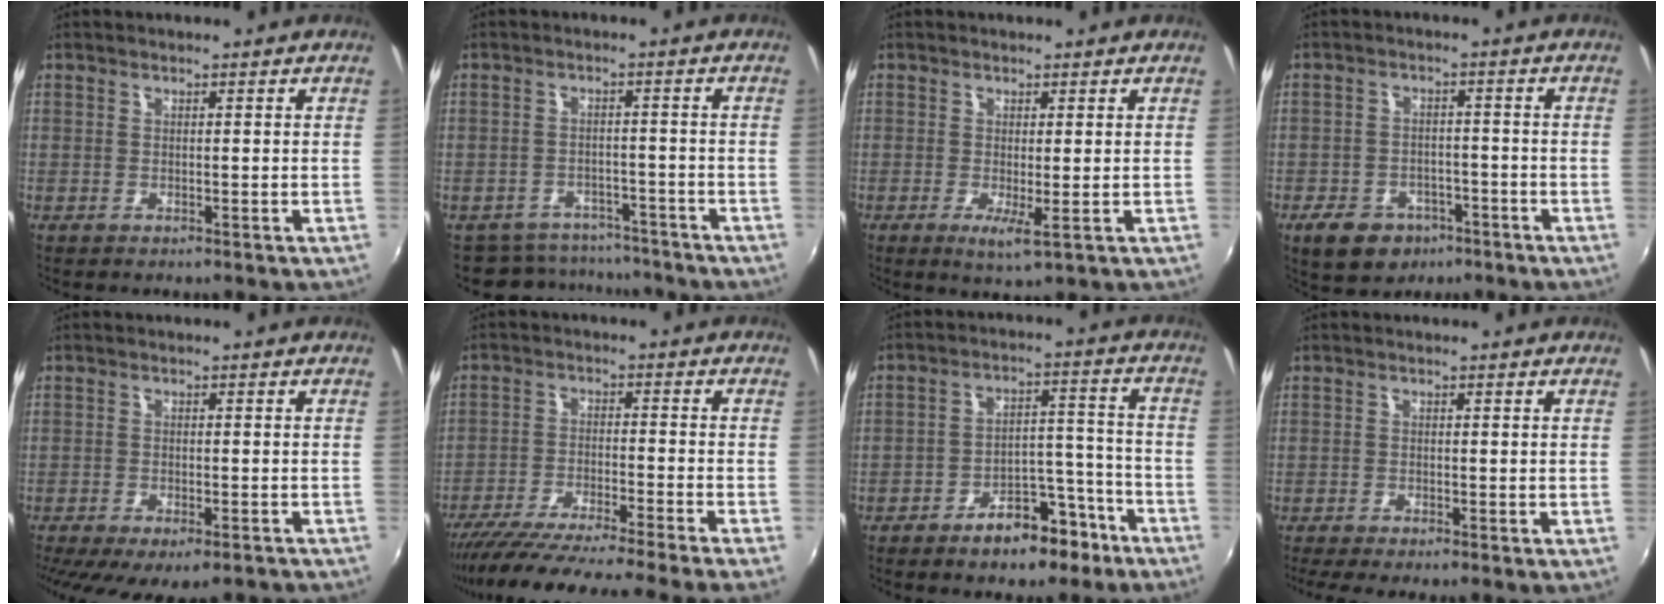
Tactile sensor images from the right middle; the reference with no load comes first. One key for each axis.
{"total": 9.1, "fx": -8.0, "fy": 4.2, "fz": 0.9, "tx": -0.030, "ty": 0.019, "tz": -0.109}
{"total": 3.1, "fx": -0.6, "fy": 0.4, "fz": 3.0, "tx": -0.058, "ty": -0.014, "tz": -0.009}
{"total": 9.2, "fx": -5.5, "fy": 6.3, "fz": 3.9, "tx": -0.102, "ty": 0.004, "tz": -0.073}
{"total": 10.2, "fx": -7.2, "fy": 3.6, "fz": 6.4, "tx": -0.135, "ty": -0.043, "tz": -0.106}
{"total": 18.1, "fx": -16.0, "fy": -2.5, "fz": 8.0, "tx": -0.149, "ty": -0.047, "tz": -0.253}
{"total": 10.2, "fx": -7.3, "fy": 4.8, "fz": 5.2, "tx": -0.082, "ty": 0.031, "tz": -0.098}
{"total": 3.2, "fx": -1.6, "fy": 0.5, "fz": 2.8, "tx": -0.058, "ty": -0.012, "tz": -0.030}